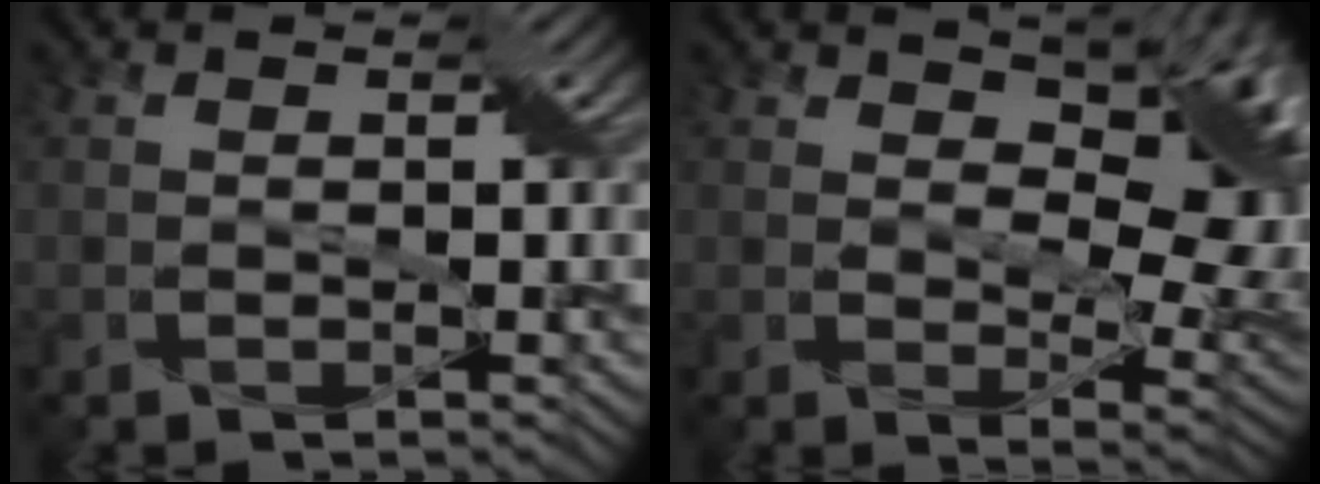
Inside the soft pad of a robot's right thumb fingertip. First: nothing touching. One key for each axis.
{"total": 12.5, "fx": 5.2, "fy": 6.3, "fz": 9.4, "tx": -0.132, "ty": 0.001, "tz": 0.077}